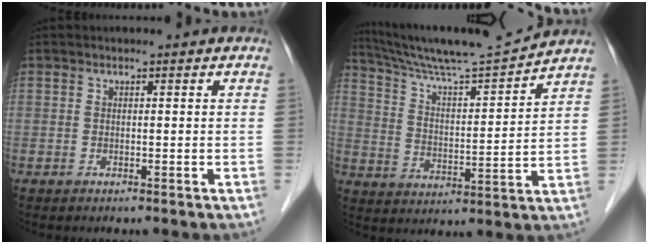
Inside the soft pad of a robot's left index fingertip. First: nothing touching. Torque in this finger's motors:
{"motor_torque": [-0.10, -0.14, 0.11, 0.04]}